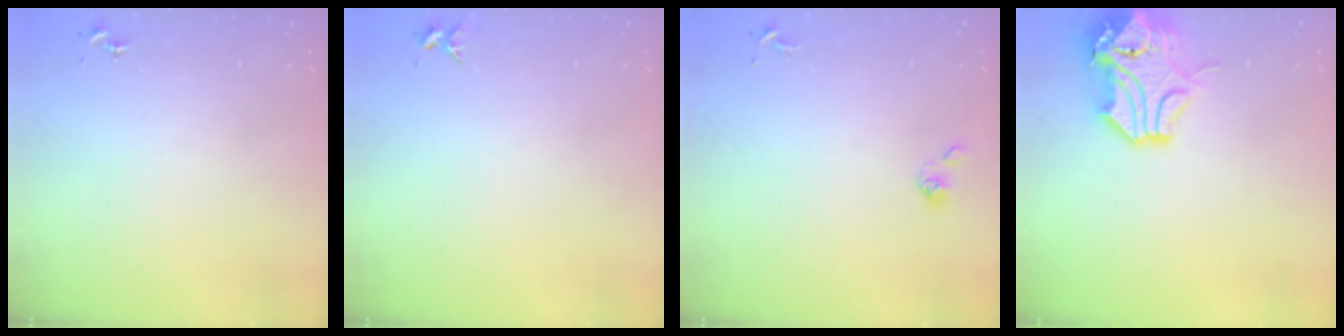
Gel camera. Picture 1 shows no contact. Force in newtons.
{"total": 3.7, "press": 3.6, "slide": 0.4}
{"total": 4.2, "press": 4.0, "slide": 1.1}
{"total": 13.7, "press": 13.5, "slide": 1.8}